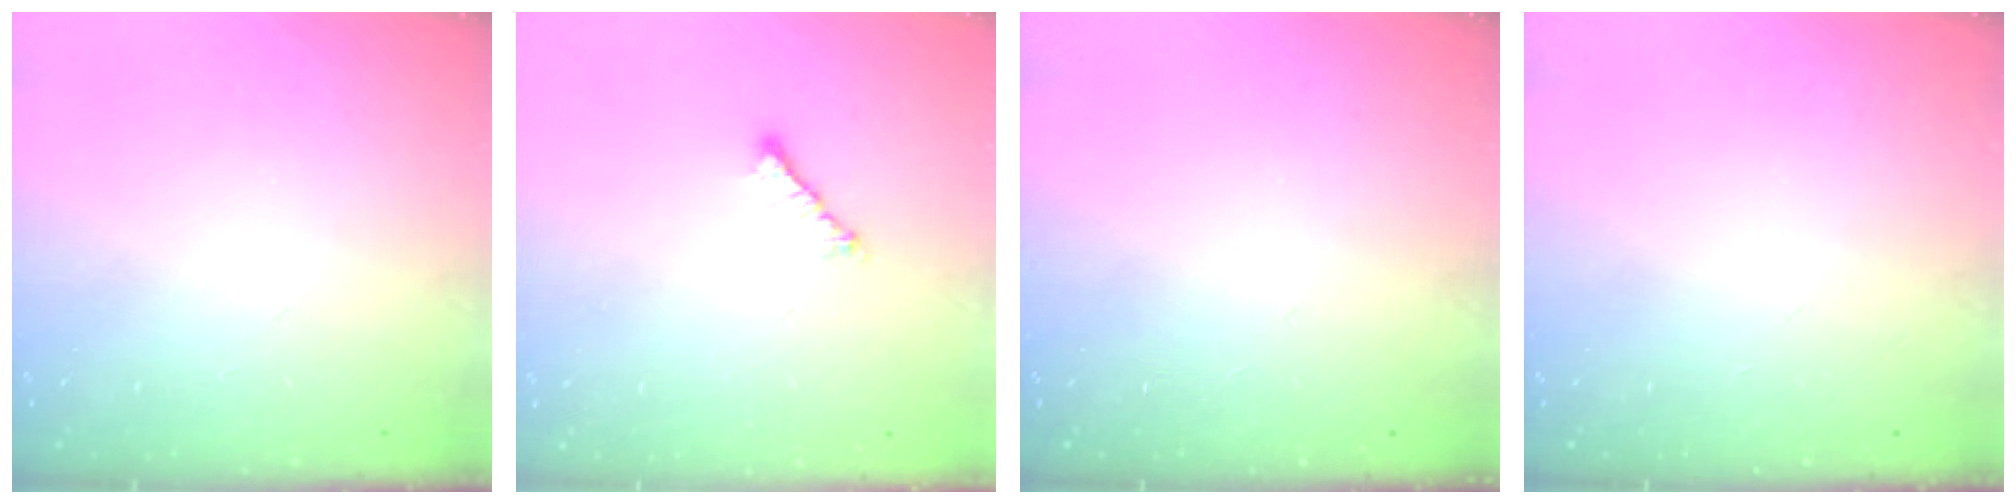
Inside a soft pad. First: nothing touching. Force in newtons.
{"total": 1.8, "press": 1.7, "slide": 0.6}
{"total": 0.0}
{"total": 0.0}